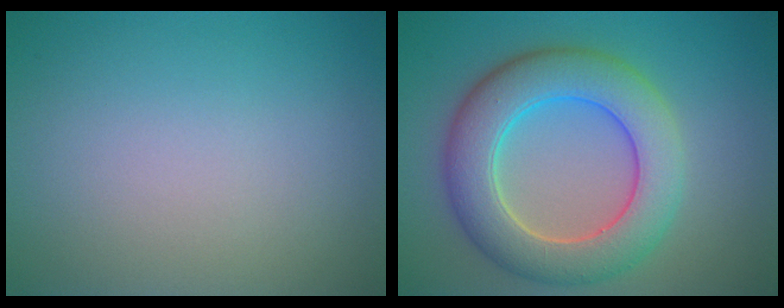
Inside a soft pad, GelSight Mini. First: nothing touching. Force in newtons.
{"total": 8.0, "press": 8.0, "slide": 0.5}